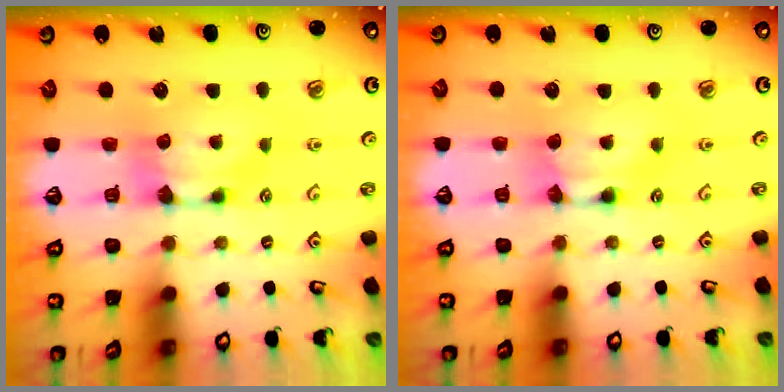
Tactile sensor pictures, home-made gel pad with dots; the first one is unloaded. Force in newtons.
{"total": 1.6, "press": 1.5, "slide": 0.2}